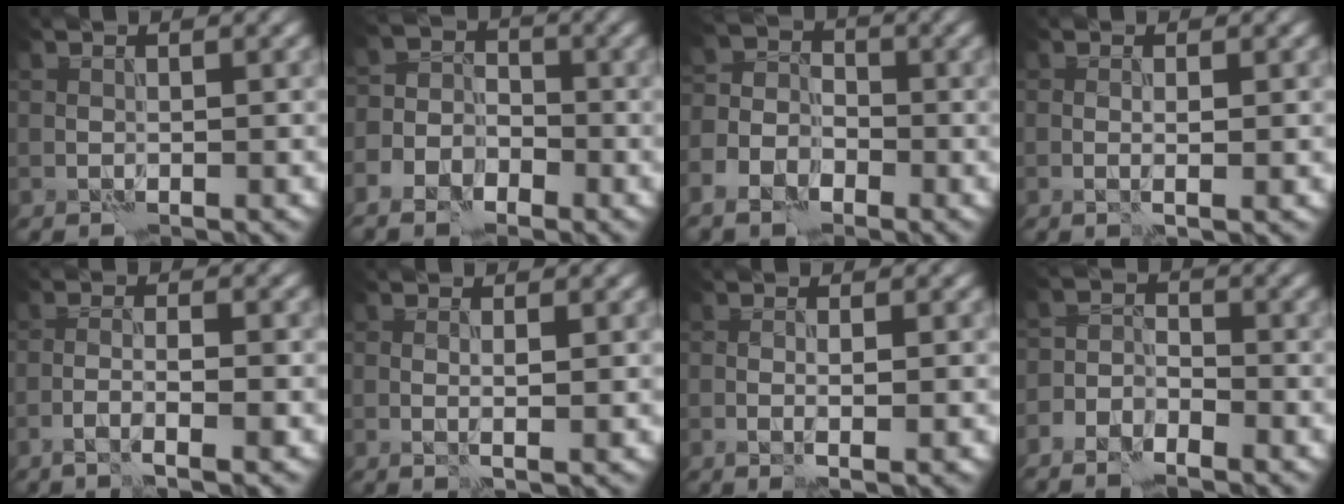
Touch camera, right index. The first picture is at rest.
{"total": 5.9, "force": [-3.8, 3.9, 2.2], "torque": [-0.010, -0.015, -0.064]}
{"total": 6.3, "force": [-4.1, 4.1, 2.5], "torque": [-0.023, -0.019, -0.065]}
{"total": 1.0, "force": [0.1, -0.1, 1.0], "torque": [-0.016, -0.002, 0.001]}
{"total": 2.8, "force": [-1.6, 0.2, 2.4], "torque": [-0.043, 0.002, -0.032]}
{"total": 1.3, "force": [0.3, 0.0, 1.3], "torque": [-0.020, -0.004, 0.006]}
{"total": 1.6, "force": [-0.1, 0.0, 1.6], "torque": [-0.026, -0.003, -0.001]}
{"total": 3.5, "force": [-2.8, 1.5, 1.6], "torque": [-0.017, 0.001, -0.060]}